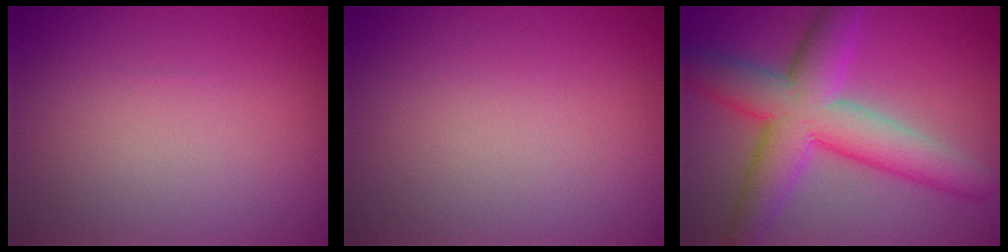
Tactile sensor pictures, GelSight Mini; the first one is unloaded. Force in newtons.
{"total": 0.0}
{"total": 8.7, "press": 8.7, "slide": 0.3}